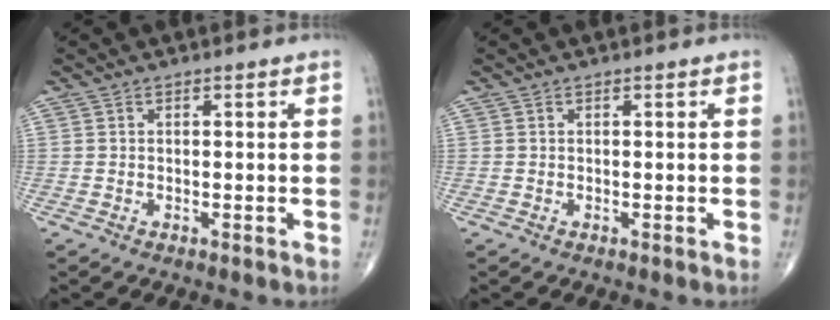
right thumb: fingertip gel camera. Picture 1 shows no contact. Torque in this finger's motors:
{"motor_torque": [0.00, 0.00, -0.02, -0.02, 0.00]}